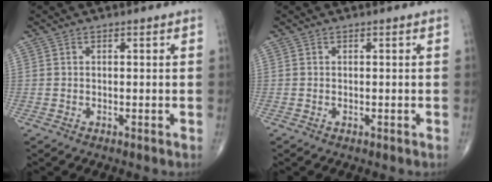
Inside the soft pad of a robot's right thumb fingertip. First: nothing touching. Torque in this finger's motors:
{"motor_torque": [-0.30, 0.44, 0.11, 0.21, 0.01]}